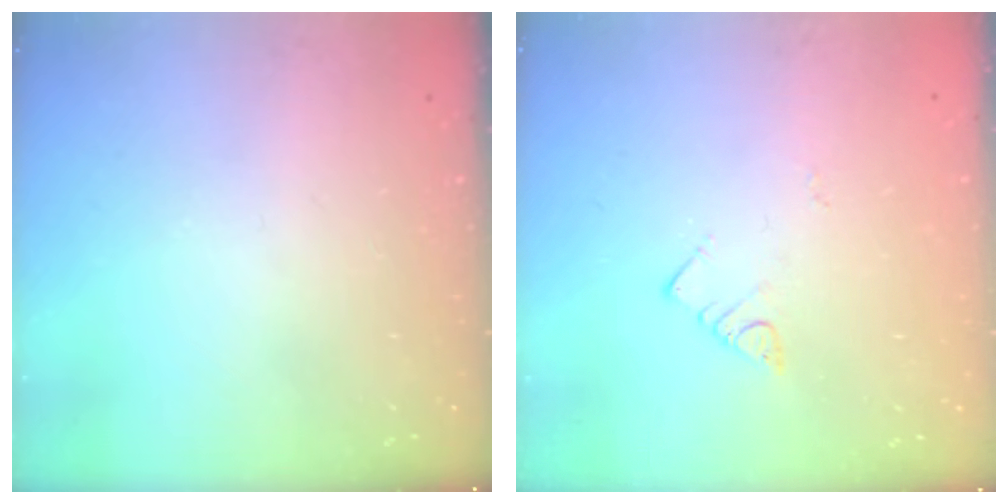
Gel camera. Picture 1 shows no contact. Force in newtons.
{"total": 2.7, "press": 2.7, "slide": 0.3}